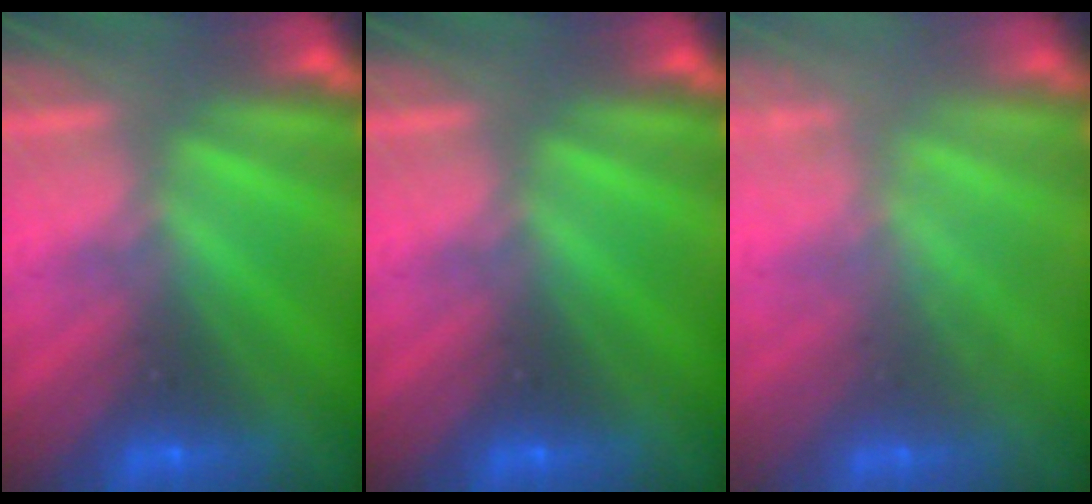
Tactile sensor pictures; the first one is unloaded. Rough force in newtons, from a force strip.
{"total": 0.0}
{"total": 1.2}